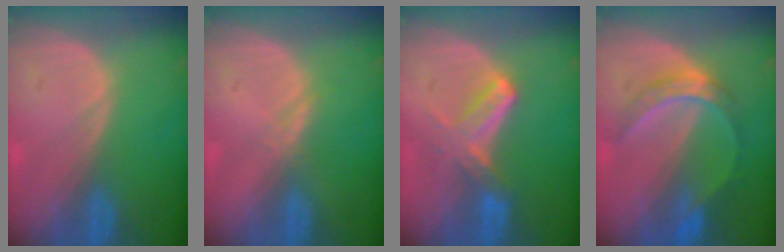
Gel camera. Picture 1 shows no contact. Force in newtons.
{"total": 1.1, "press": 1.1, "slide": 0.1}
{"total": 5.7, "press": 5.5, "slide": 1.4}
{"total": 6.0, "press": 5.8, "slide": 1.4}